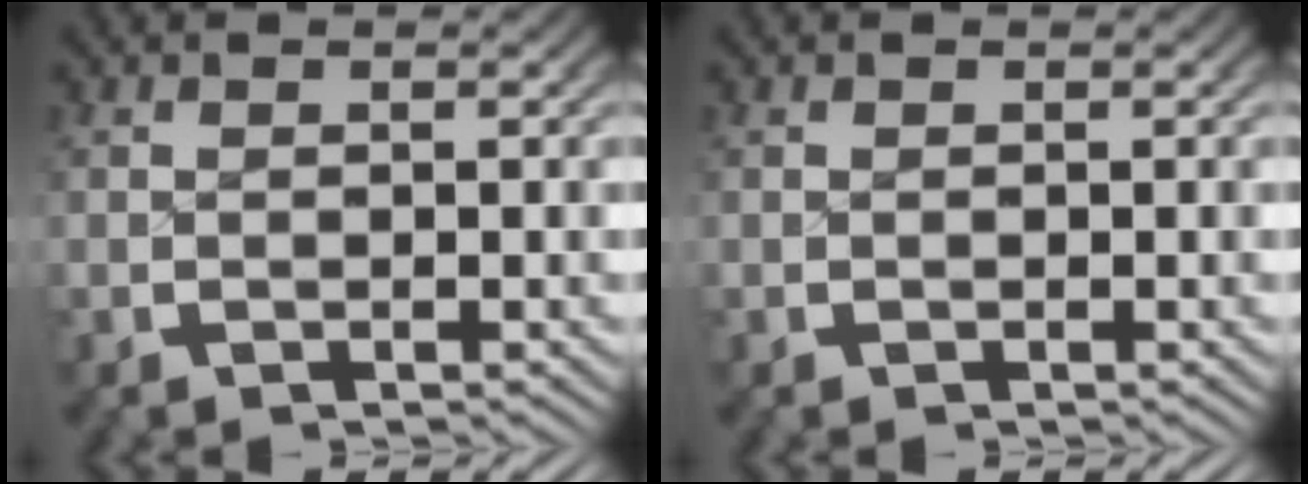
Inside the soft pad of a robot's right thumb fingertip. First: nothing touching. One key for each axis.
{"total": 0.0}